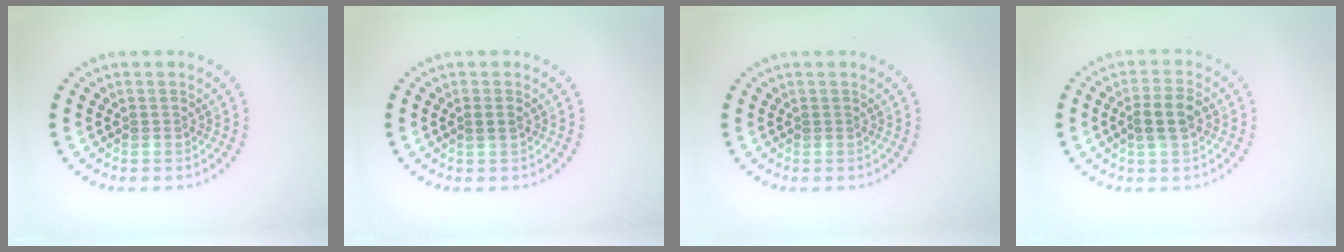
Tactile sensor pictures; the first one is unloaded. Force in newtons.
{"total": 0.9, "press": 0.8, "slide": 0.4}
{"total": 0.0}
{"total": 2.9, "press": 2.8, "slide": 0.8}